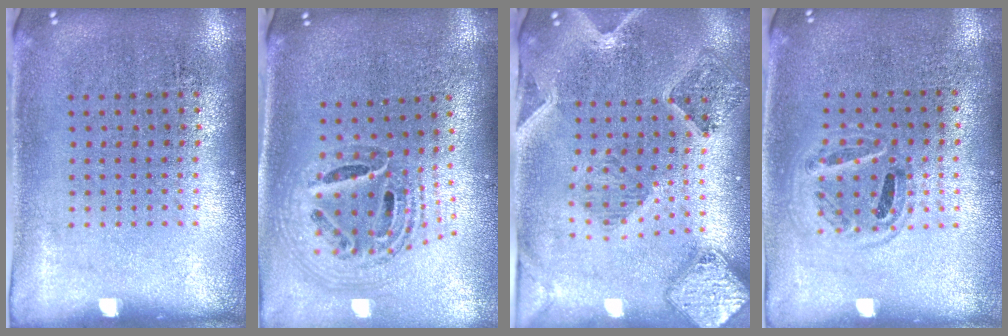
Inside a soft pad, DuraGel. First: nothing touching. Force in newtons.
{"total": 1.5, "press": 1.3, "slide": 0.8}
{"total": 1.6, "press": 1.5, "slide": 0.3}
{"total": 0.9, "press": 0.8, "slide": 0.3}